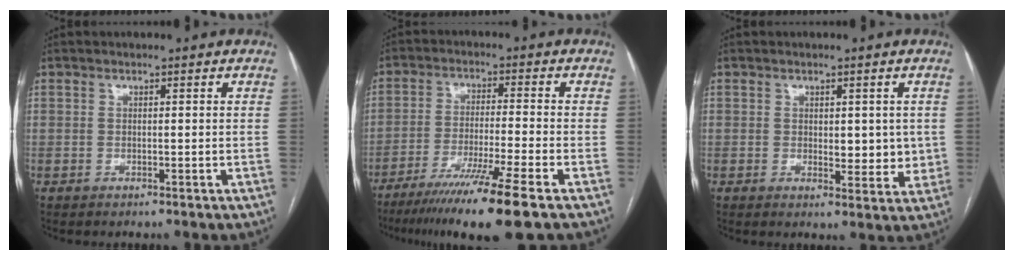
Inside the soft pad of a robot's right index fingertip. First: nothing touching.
{"total": 13.1, "force": [-9.2, -1.7, 9.1], "torque": [-0.162, -0.043, -0.152]}
{"total": 4.9, "force": [0.6, 2.7, 4.1], "torque": [-0.039, -0.005, 0.014]}